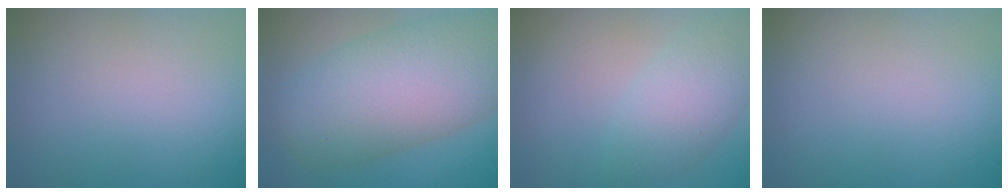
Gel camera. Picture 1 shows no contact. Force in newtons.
{"total": 10.0, "press": 10.0, "slide": 0.8}
{"total": 3.7, "press": 3.7, "slide": 0.2}
{"total": 0.0}